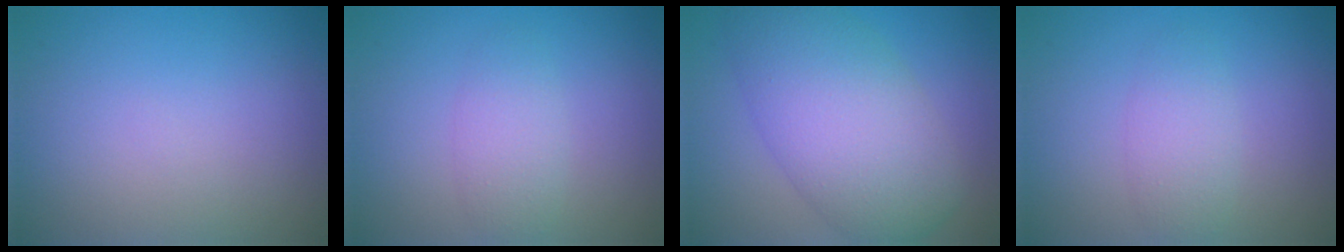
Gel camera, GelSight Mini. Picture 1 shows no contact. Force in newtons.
{"total": 2.5, "press": 2.5, "slide": 0.0}
{"total": 9.0, "press": 9.0, "slide": 0.2}
{"total": 2.5, "press": 2.5, "slide": 0.0}